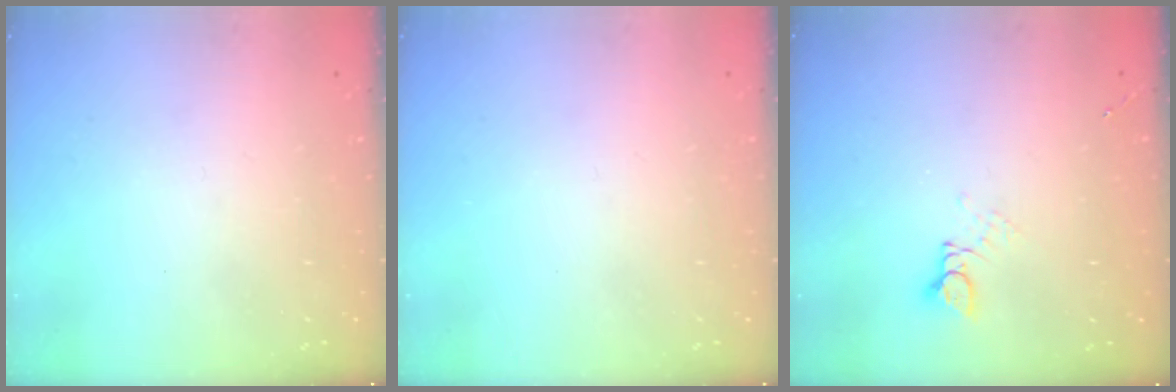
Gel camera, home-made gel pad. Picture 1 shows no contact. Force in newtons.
{"total": 0.0}
{"total": 2.9, "press": 2.9, "slide": 0.2}